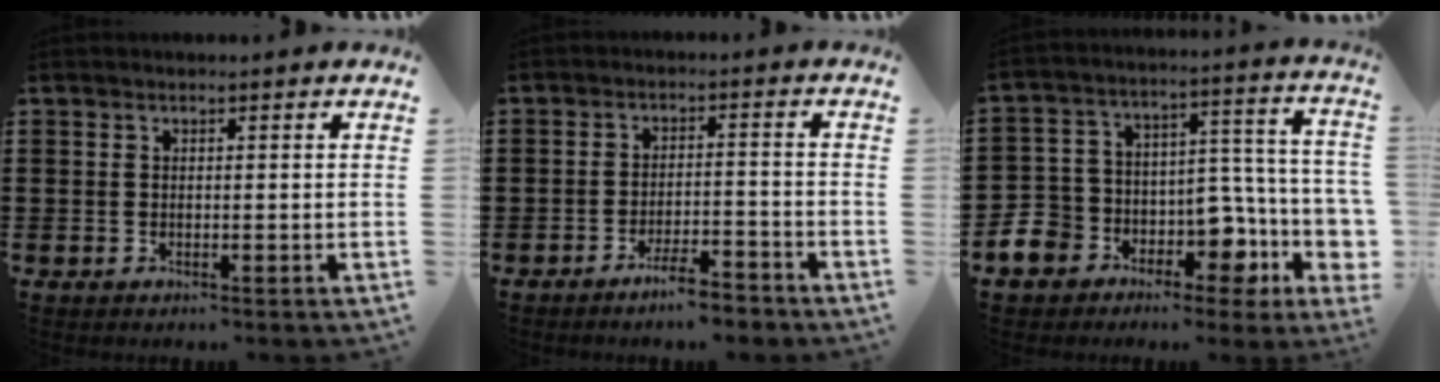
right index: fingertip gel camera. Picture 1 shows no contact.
{"total": 4.5, "force": [-4.0, 0.5, 1.9], "torque": [-0.030, 0.004, -0.076]}
{"total": 9.8, "force": [-4.5, 7.6, 4.1], "torque": [-0.085, -0.010, -0.072]}